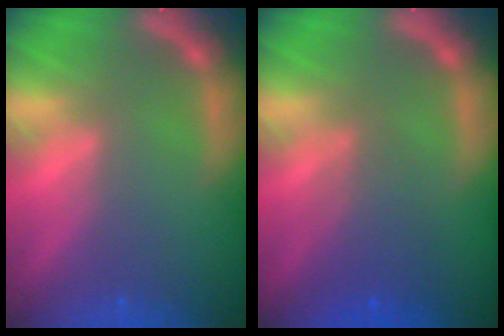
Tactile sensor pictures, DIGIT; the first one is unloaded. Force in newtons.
{"total": 3.5}